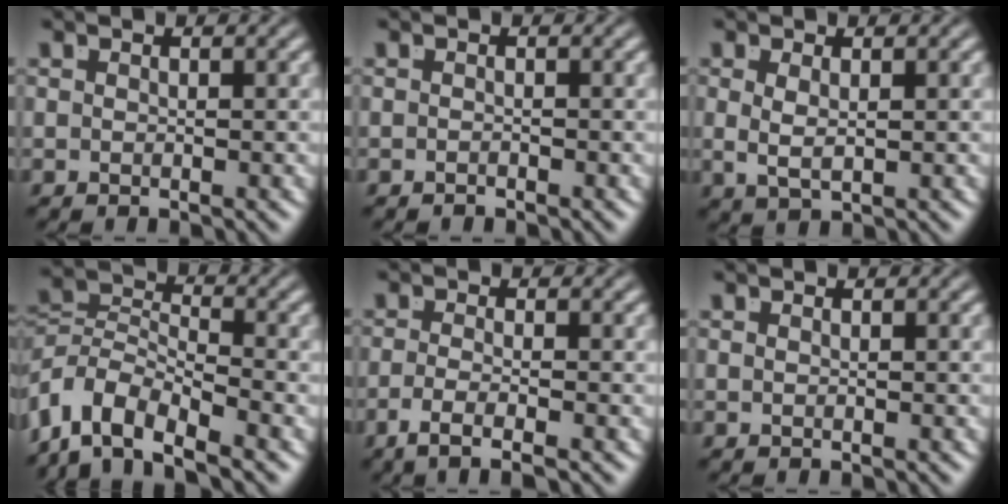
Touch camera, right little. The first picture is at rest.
{"total": 0.9, "force": [-0.6, -0.7, -0.2], "torque": [0.002, -0.006, -0.008]}
{"total": 1.9, "force": [0.3, 0.5, 1.8], "torque": [-0.039, -0.015, 0.019]}
{"total": 8.3, "force": [-4.0, 5.6, 4.6], "torque": [-0.107, -0.038, -0.059]}
{"total": 3.0, "force": [-2.1, -0.3, 2.1], "torque": [-0.043, -0.014, -0.029]}
{"total": 0.7, "force": [0.1, -0.7, 0.0], "torque": [0.004, -0.004, 0.005]}